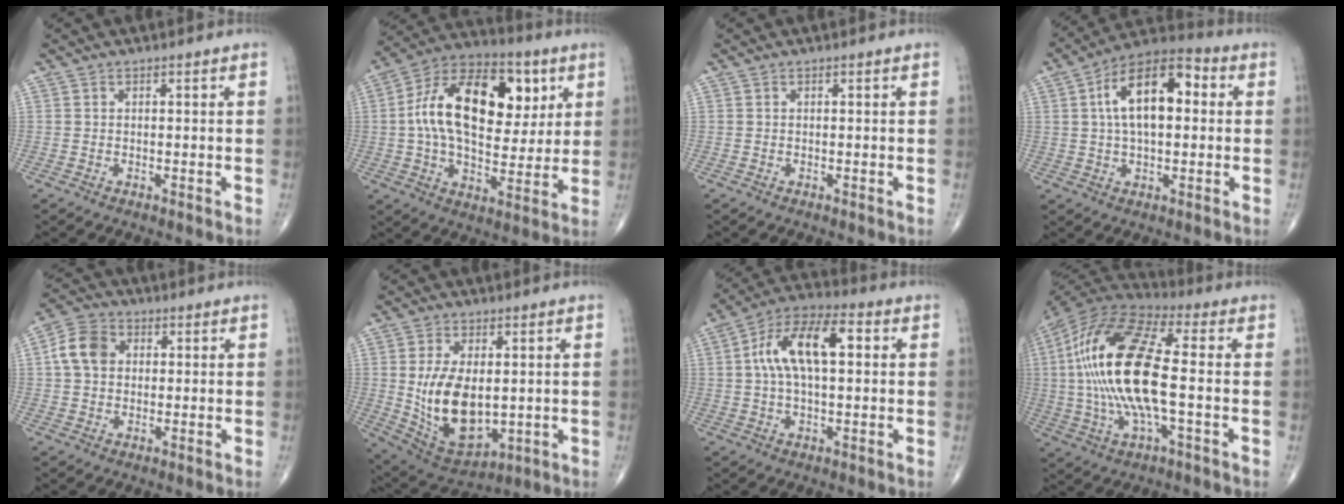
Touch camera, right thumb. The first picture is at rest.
{"total": 23.3, "force": [5.0, 13.6, 18.3], "torque": [-0.281, 0.007, 0.074]}
{"total": 0.0}
{"total": 15.1, "force": [2.6, 7.6, 12.8], "torque": [-0.212, 0.028, 0.036]}
{"total": 7.3, "force": [1.2, 5.7, 4.5], "torque": [-0.077, 0.014, 0.014]}
{"total": 15.3, "force": [0.1, 8.7, 12.6], "torque": [-0.212, -0.014, 0.029]}
{"total": 13.9, "force": [2.4, 6.7, 12.0], "torque": [-0.220, 0.031, 0.036]}
{"total": 23.2, "force": [-0.2, 8.0, 21.7], "torque": [-0.464, 0.018, -0.010]}